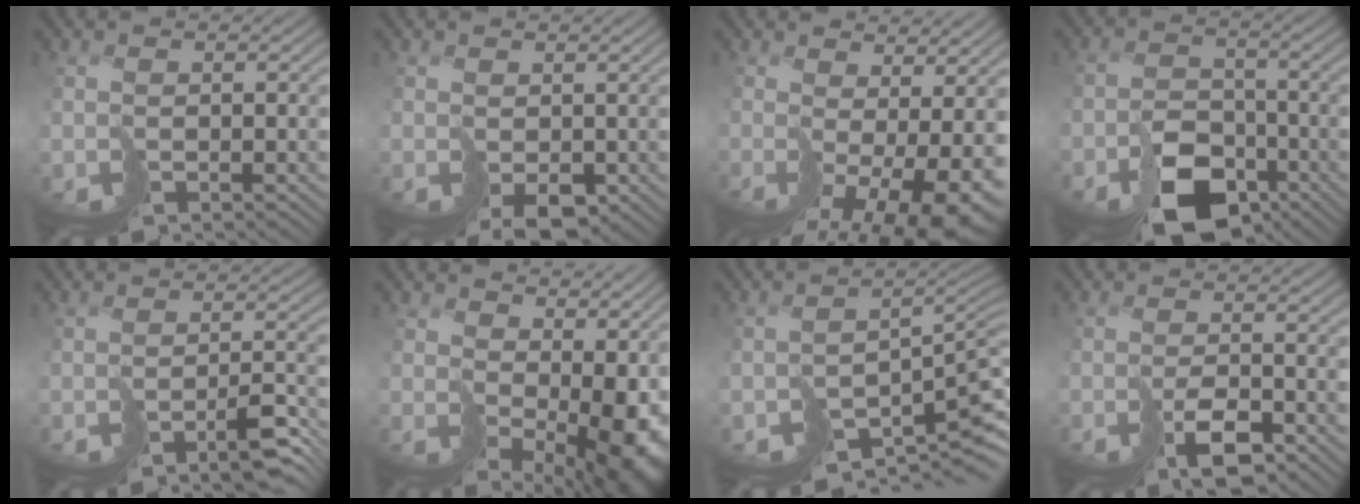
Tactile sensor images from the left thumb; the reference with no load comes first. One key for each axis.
{"total": 3.0, "fx": -0.4, "fy": 2.1, "fz": 2.1, "tx": -0.044, "ty": -0.007, "tz": 0.002}
{"total": 9.4, "fx": -2.6, "fy": 3.1, "fz": 8.5, "tx": -0.131, "ty": -0.035, "tz": -0.011}
{"total": 8.4, "fx": -5.4, "fy": 5.0, "fz": 4.1, "tx": -0.061, "ty": -0.012, "tz": -0.091}
{"total": 4.3, "fx": -3.1, "fy": 0.5, "fz": 2.9, "tx": -0.027, "ty": 0.006, "tz": -0.050}
{"total": 13.4, "fx": 1.6, "fy": 8.5, "fz": 10.3, "tx": -0.174, "ty": -0.047, "tz": 0.091}
{"total": 6.9, "fx": -3.9, "fy": 2.6, "fz": 5.0, "tx": -0.065, "ty": -0.024, "tz": -0.043}
{"total": 3.9, "fx": -2.4, "fy": 1.1, "fz": 2.9, "tx": -0.039, "ty": 0.005, "tz": -0.040}